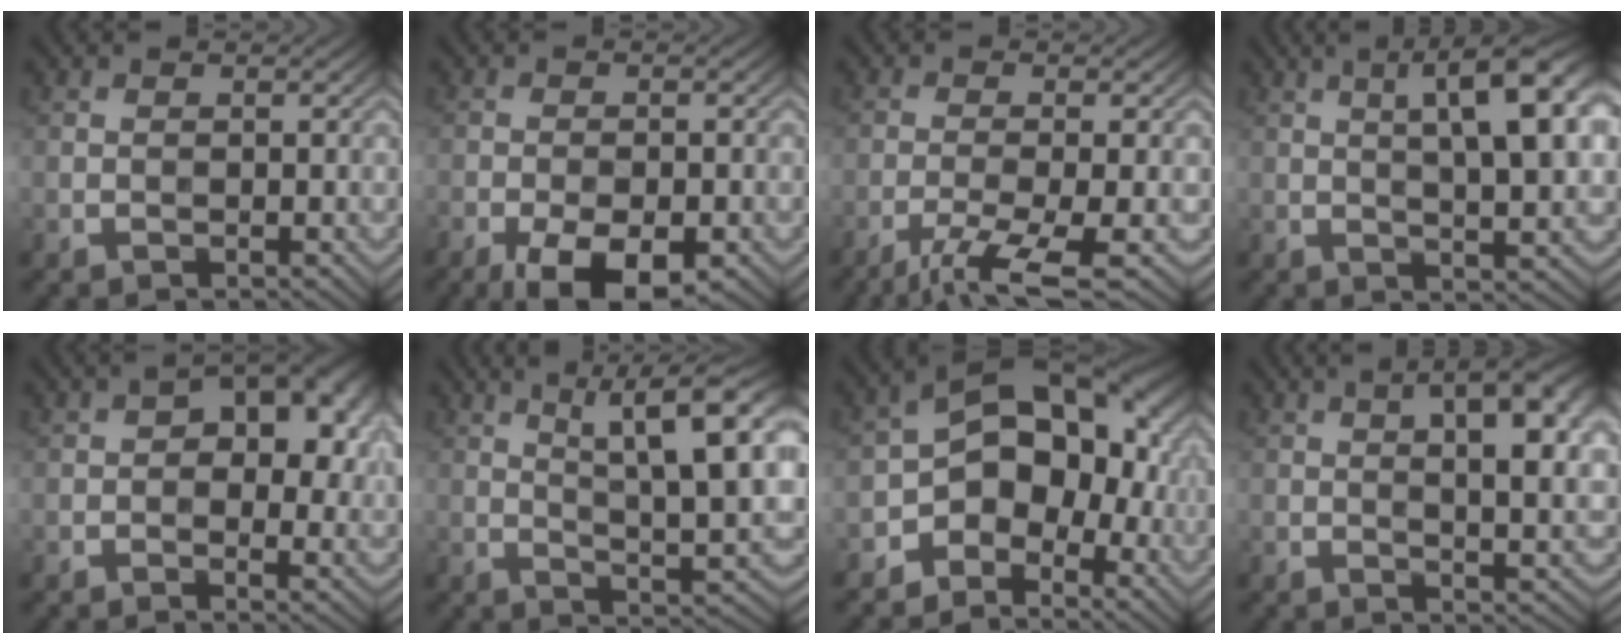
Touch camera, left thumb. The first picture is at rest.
{"total": 9.3, "force": [-5.8, 3.6, 6.3], "torque": [-0.111, -0.023, -0.087]}
{"total": 6.9, "force": [-4.0, 1.3, 5.4], "torque": [-0.090, -0.004, -0.079]}
{"total": 12.3, "force": [3.7, 3.5, 11.2], "torque": [-0.155, 0.018, 0.052]}
{"total": 11.6, "force": [2.9, 6.8, 9.0], "torque": [-0.106, 0.012, 0.029]}
{"total": 13.9, "force": [5.3, 3.7, 12.3], "torque": [-0.195, 0.007, 0.087]}
{"total": 12.0, "force": [-2.5, 8.1, 8.6], "torque": [-0.116, 0.002, -0.056]}
{"total": 12.3, "force": [3.8, 4.7, 10.7], "torque": [-0.139, 0.020, 0.044]}